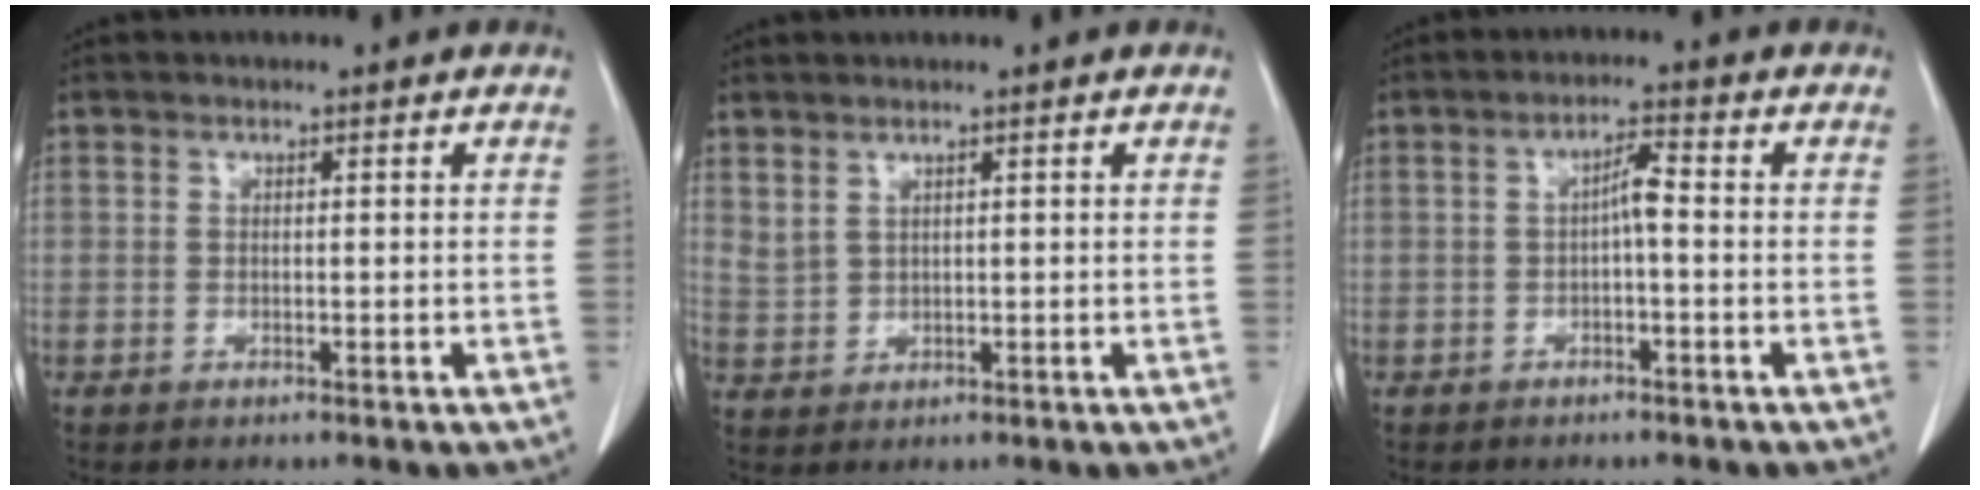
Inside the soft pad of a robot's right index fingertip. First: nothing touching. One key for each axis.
{"total": 2.1, "fx": 1.7, "fy": 0.8, "fz": 1.0, "tx": -0.022, "ty": -0.003, "tz": 0.044}
{"total": 3.0, "fx": -0.4, "fy": 0.5, "fz": 2.9, "tx": -0.049, "ty": 0.011, "tz": -0.006}